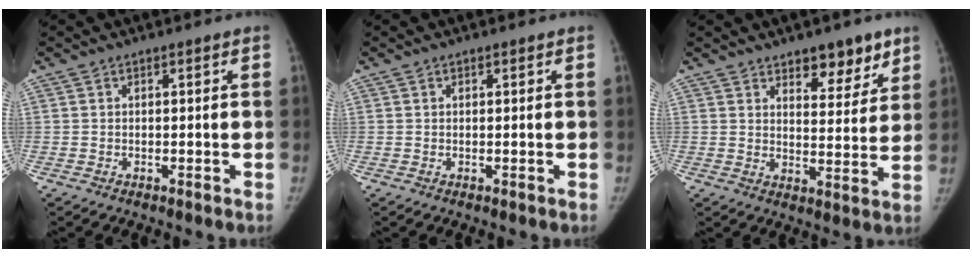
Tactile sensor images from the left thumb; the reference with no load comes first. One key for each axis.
{"total": 0.0}
{"total": 9.1, "fx": 6.2, "fy": 4.2, "fz": 5.2, "tx": -0.034, "ty": -0.040, "tz": 0.091}